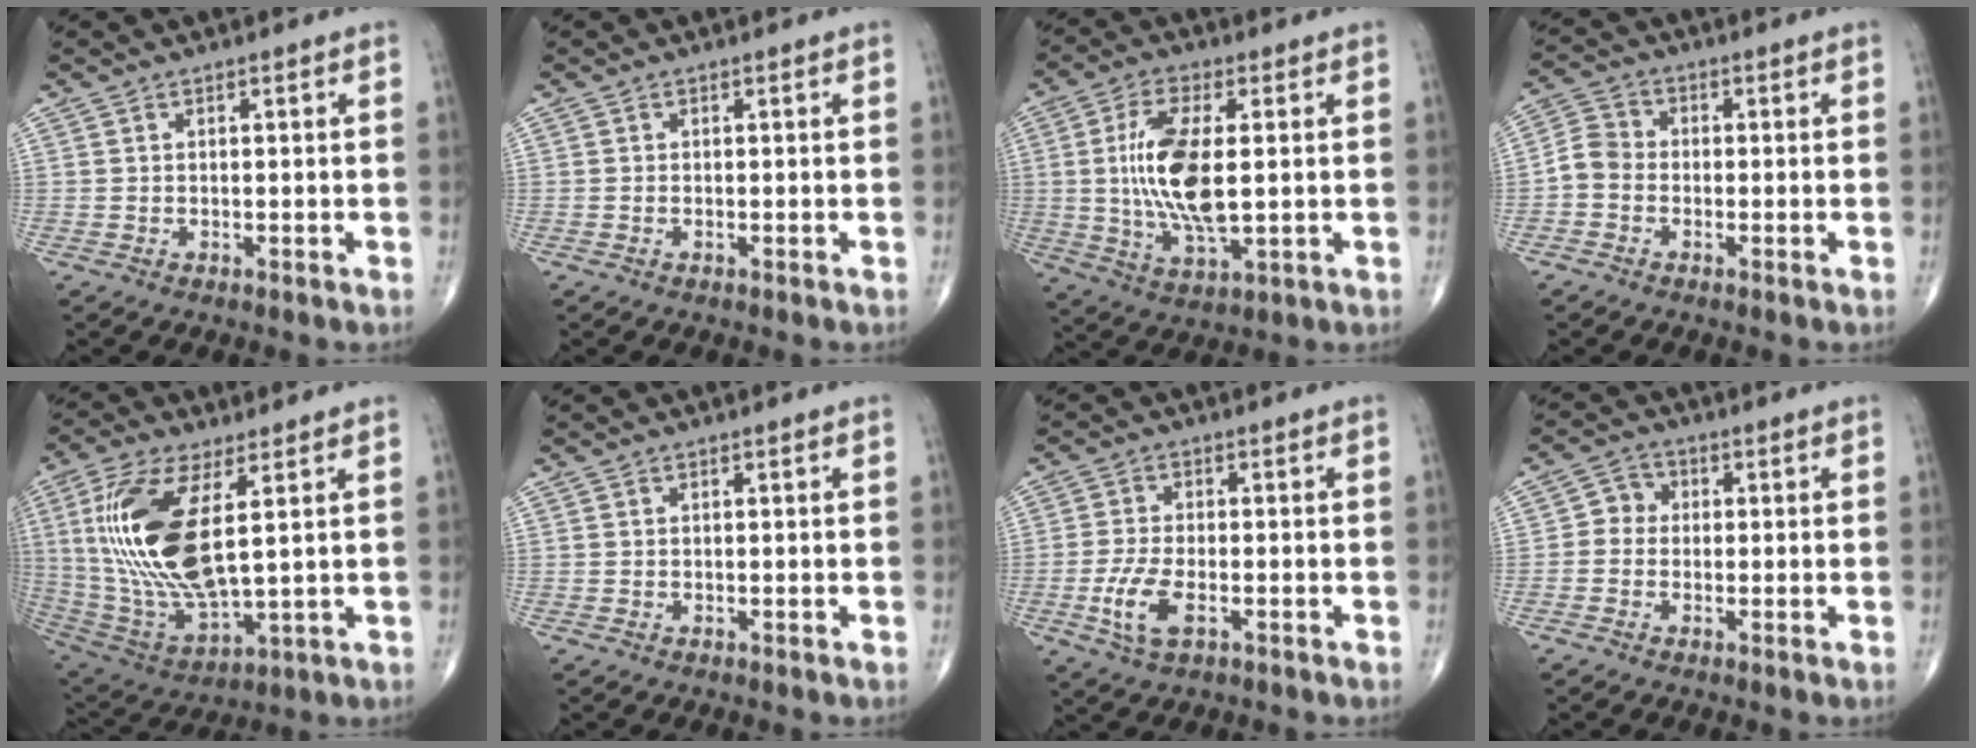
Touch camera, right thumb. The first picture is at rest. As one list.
[{"total": 0.0}, {"total": 13.7, "force": [0.7, 5.4, 12.6], "torque": [-0.250, -0.017, 0.015]}, {"total": 4.6, "force": [-1.3, 3.8, 2.2], "torque": [-0.031, 0.014, -0.042]}, {"total": 20.2, "force": [4.1, 7.8, 18.2], "torque": [-0.386, -0.031, 0.086]}, {"total": 0.0}, {"total": 6.5, "force": [-2.3, 2.9, 5.4], "torque": [-0.120, 0.004, -0.041]}, {"total": 3.7, "force": [-0.3, 3.3, 1.6], "torque": [-0.006, 0.011, -0.020]}]